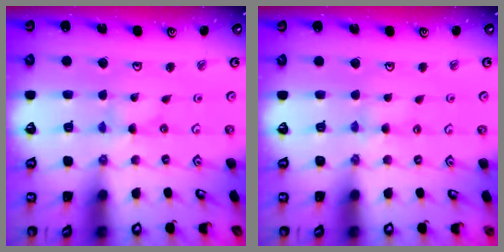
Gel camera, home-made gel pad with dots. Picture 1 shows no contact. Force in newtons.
{"total": 2.9, "press": 2.9, "slide": 0.4}